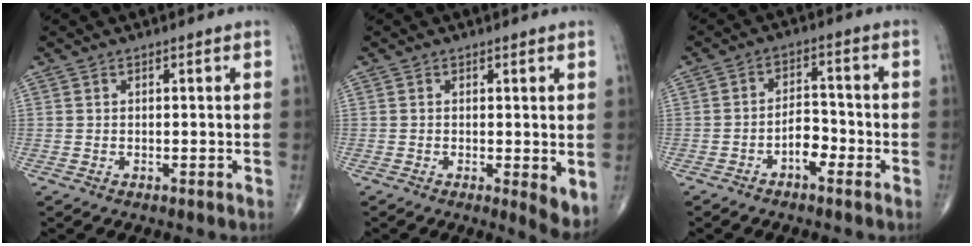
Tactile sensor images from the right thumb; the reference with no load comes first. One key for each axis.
{"total": 4.3, "fx": -0.1, "fy": 1.3, "fz": 4.1, "tx": -0.058, "ty": -0.014, "tz": -0.003}
{"total": 5.0, "fx": -2.4, "fy": 2.5, "fz": 3.6, "tx": -0.047, "ty": 0.027, "tz": -0.044}